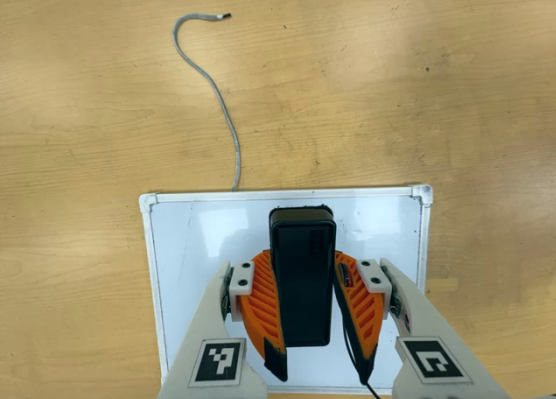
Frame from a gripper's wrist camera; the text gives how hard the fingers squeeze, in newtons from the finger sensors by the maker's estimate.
{"total": 6.3, "left": 6.0, "right": 6.7}